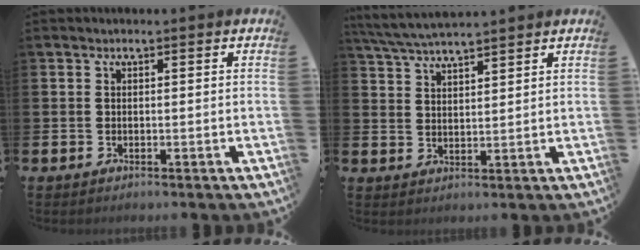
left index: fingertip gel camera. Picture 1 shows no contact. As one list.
[{"total": 5.1, "force": [4.9, 0.3, 1.3], "torque": [-0.040, -0.020, 0.089]}]